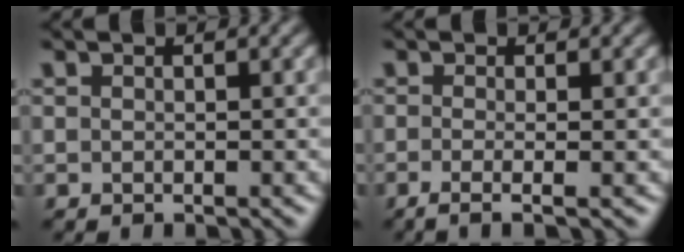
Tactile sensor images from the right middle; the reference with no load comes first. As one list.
[{"total": 2.7, "force": [-0.6, 1.0, 2.4], "torque": [-0.031, -0.009, -0.017]}]